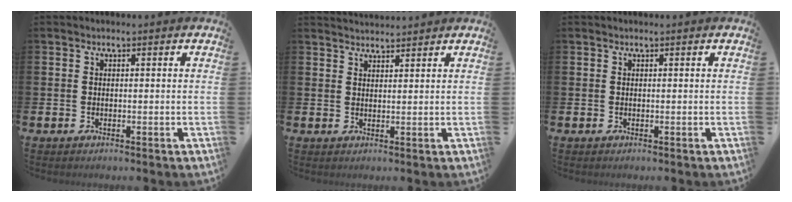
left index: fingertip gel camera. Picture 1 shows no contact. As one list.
[{"total": 2.3, "force": [2.3, 0.3, 0.1], "torque": [0.004, -0.014, 0.040]}, {"total": 0.0}]